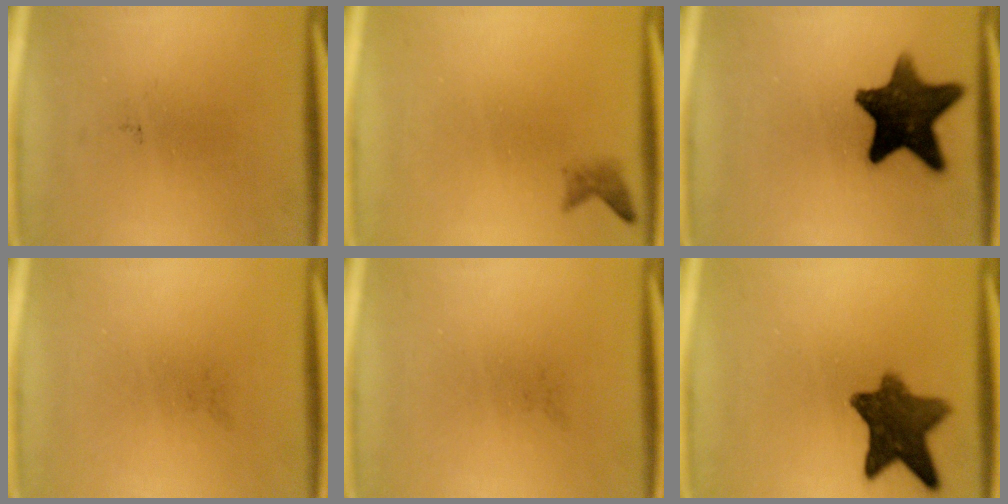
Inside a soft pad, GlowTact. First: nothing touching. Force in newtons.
{"total": 1.3}
{"total": 13.8}
{"total": 0.0}
{"total": 0.0}
{"total": 9.8}